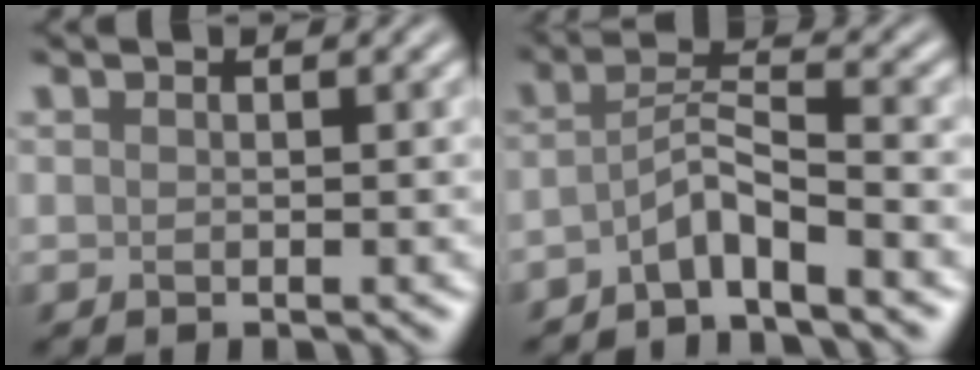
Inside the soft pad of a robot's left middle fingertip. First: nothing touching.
{"total": 3.5, "force": [-2.4, 0.4, 2.5], "torque": [-0.048, 0.010, -0.058]}